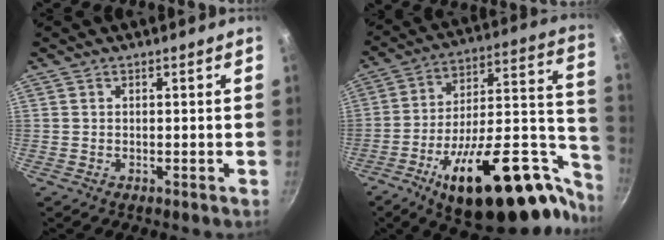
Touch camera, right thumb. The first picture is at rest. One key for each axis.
{"total": 34.0, "fx": -16.2, "fy": 14.3, "fz": 26.2, "tx": -0.320, "ty": 0.093, "tz": -0.236}